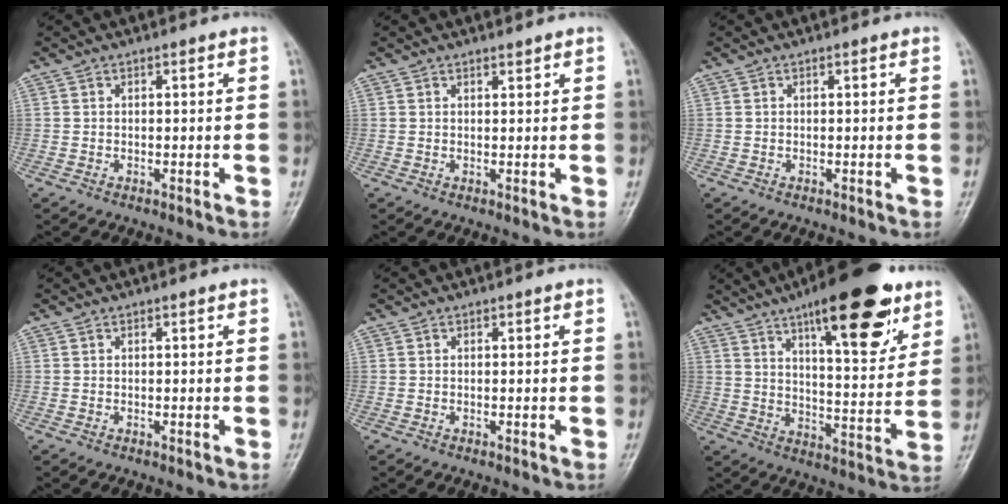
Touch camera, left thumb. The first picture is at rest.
{"total": 0.8, "force": [0.8, 0.2, 0.2], "torque": [-0.005, -0.007, 0.012]}
{"total": 0.0}
{"total": 0.0}
{"total": 0.0}
{"total": 20.7, "force": [12.2, 6.6, 15.4], "torque": [-0.190, -0.051, 0.184]}